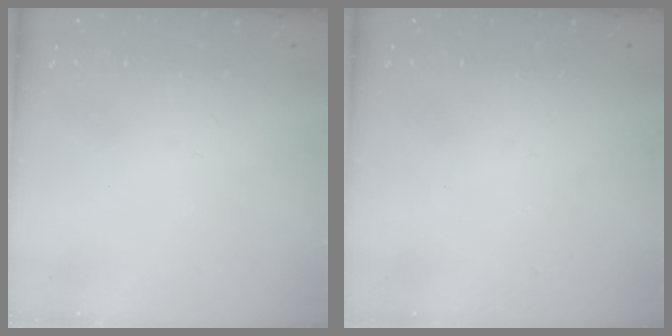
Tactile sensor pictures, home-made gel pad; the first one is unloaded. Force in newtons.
{"total": 0.0}